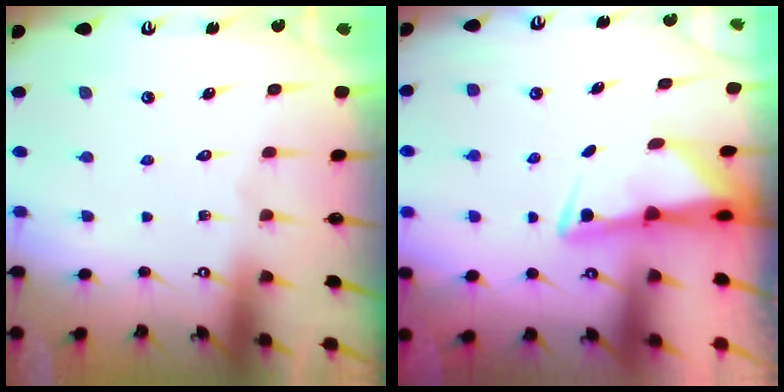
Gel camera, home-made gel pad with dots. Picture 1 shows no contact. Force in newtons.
{"total": 3.0, "press": 3.0, "slide": 0.6}